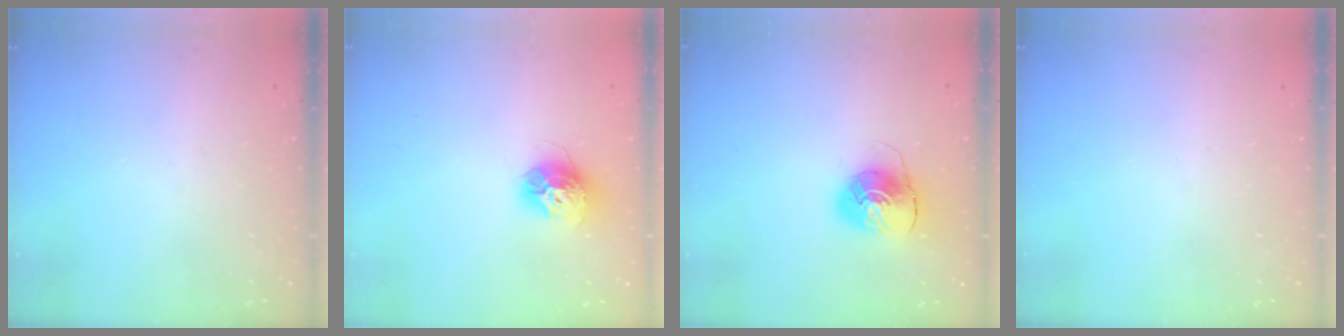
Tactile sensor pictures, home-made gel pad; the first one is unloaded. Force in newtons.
{"total": 12.0, "press": 11.9, "slide": 1.1}
{"total": 8.5, "press": 8.5, "slide": 0.1}
{"total": 0.0}